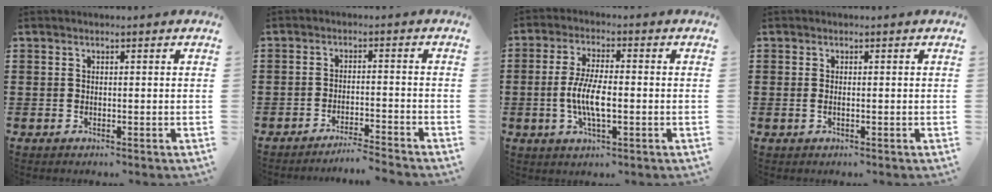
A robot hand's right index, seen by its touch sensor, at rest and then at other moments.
{"total": 3.2, "force": [-3.1, -0.6, 0.4], "torque": [-0.011, -0.005, -0.065]}
{"total": 6.4, "force": [-1.2, 1.9, 6.0], "torque": [-0.131, -0.004, -0.029]}
{"total": 0.6, "force": [-0.1, 0.1, 0.6], "torque": [-0.012, -0.003, -0.001]}